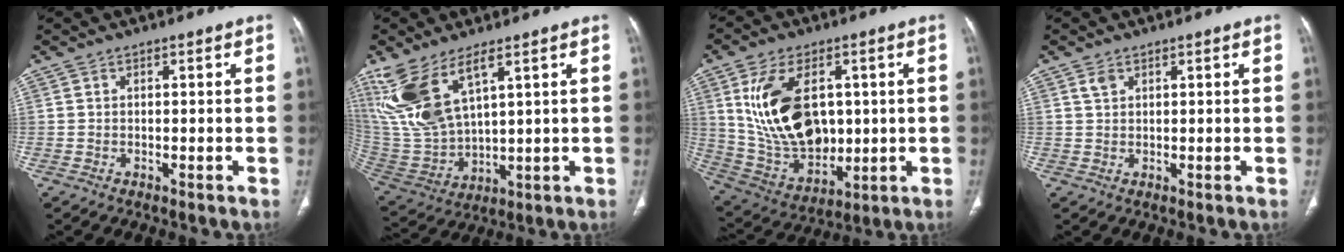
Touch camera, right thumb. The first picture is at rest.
{"total": 14.9, "force": [7.8, 6.0, 11.1], "torque": [-0.240, -0.031, 0.182]}
{"total": 19.0, "force": [3.5, 12.1, 14.2], "torque": [-0.237, -0.014, 0.087]}
{"total": 1.6, "force": [0.9, 1.0, 0.9], "torque": [-0.015, 0.001, 0.022]}